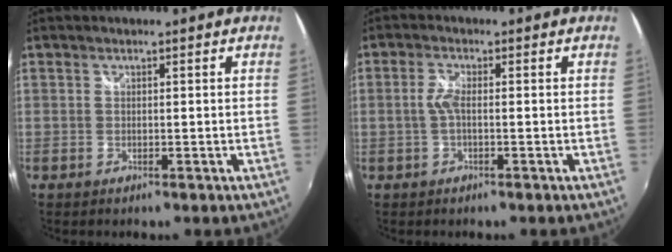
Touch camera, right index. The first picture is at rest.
{"total": 2.8, "force": [-0.3, 0.7, 2.6], "torque": [-0.057, 0.003, -0.006]}